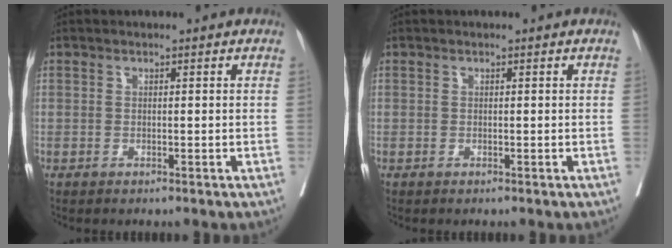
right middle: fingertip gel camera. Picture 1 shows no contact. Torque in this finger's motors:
{"motor_torque": [0.16, -0.10, 0.04, 0.00]}